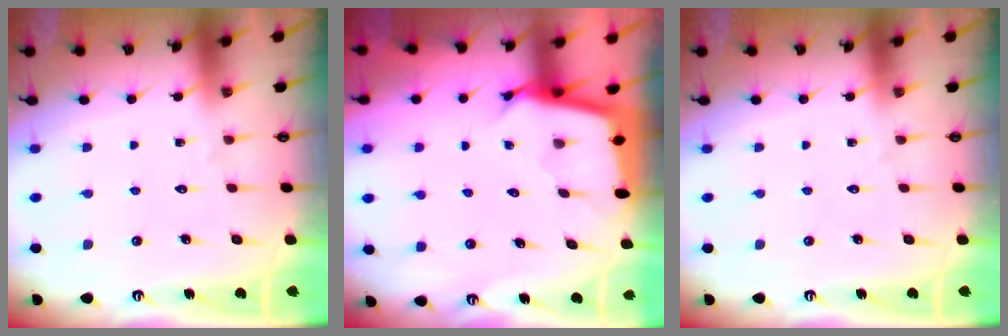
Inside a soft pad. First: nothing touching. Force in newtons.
{"total": 2.7, "press": 2.7, "slide": 0.1}
{"total": 0.0}